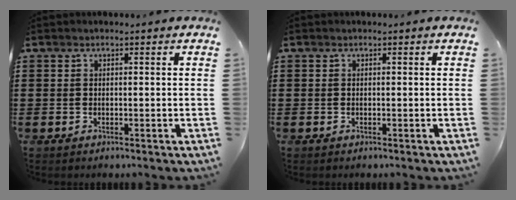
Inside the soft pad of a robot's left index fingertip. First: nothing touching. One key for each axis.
{"total": 0.0}